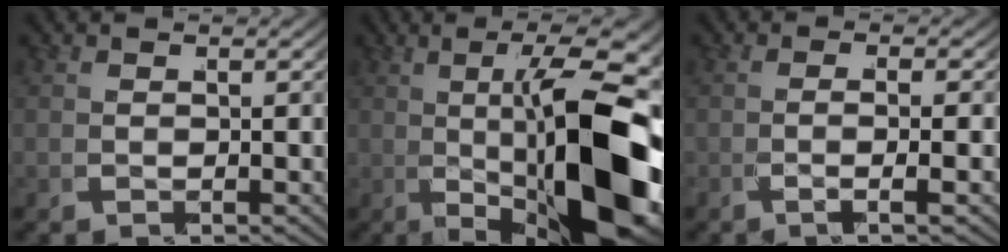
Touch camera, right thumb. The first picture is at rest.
{"total": 17.8, "force": [-2.4, 7.8, 15.9], "torque": [-0.251, -0.018, -0.028]}
{"total": 3.2, "force": [-1.2, 0.6, 2.8], "torque": [-0.057, 0.003, -0.032]}